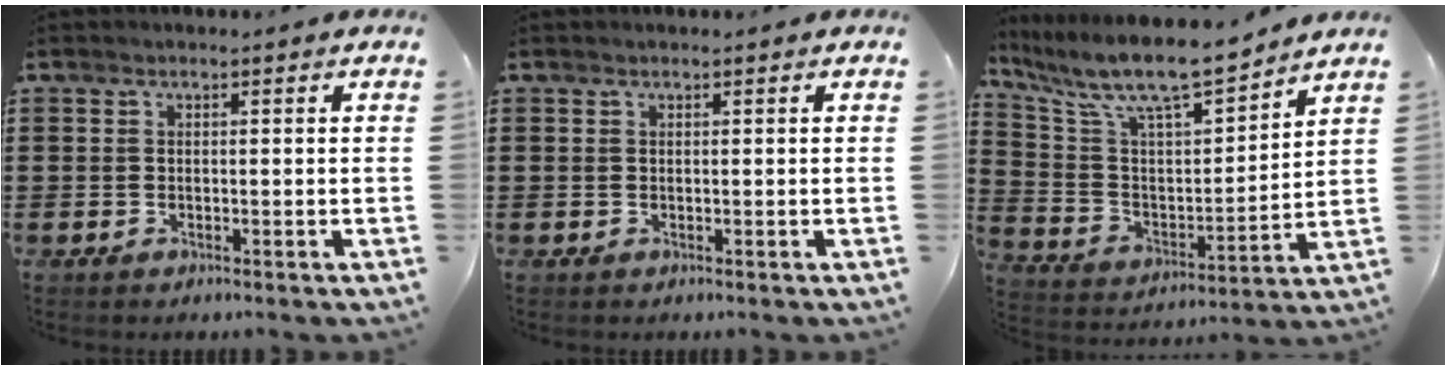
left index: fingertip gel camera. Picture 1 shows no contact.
{"total": 0.0}
{"total": 10.1, "force": [8.5, 1.8, 5.1], "torque": [-0.136, -0.054, 0.143]}